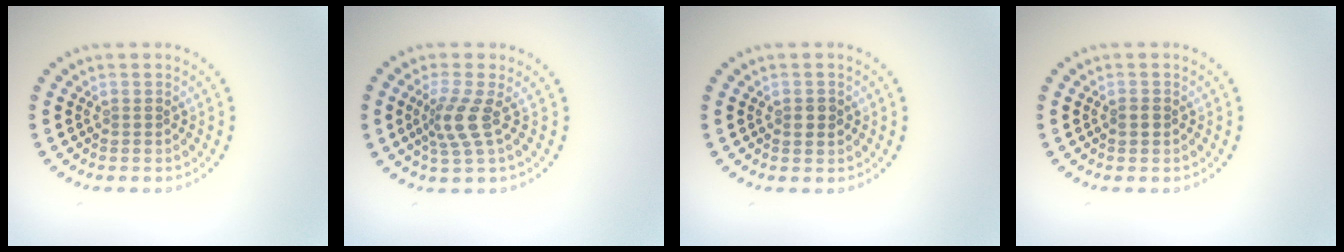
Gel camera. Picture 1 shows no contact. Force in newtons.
{"total": 2.8, "press": 2.1, "slide": 1.9}
{"total": 1.4, "press": 1.4, "slide": 0.2}
{"total": 1.1, "press": 1.1, "slide": 0.2}